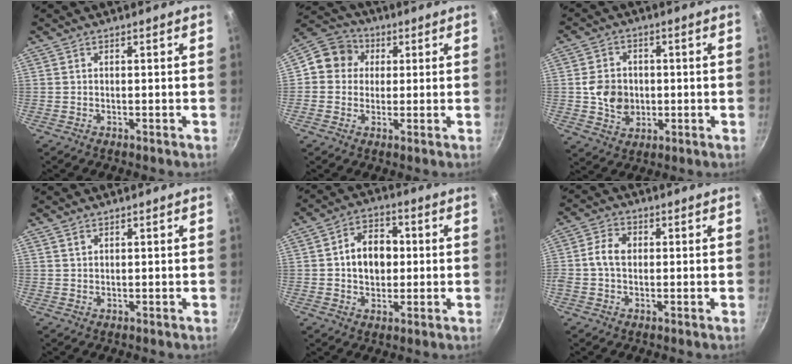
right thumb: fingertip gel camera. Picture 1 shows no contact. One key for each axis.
{"total": 8.2, "fx": 1.3, "fy": 7.6, "fz": 2.9, "tx": -0.017, "ty": 0.016, "tz": 0.001}
{"total": 8.2, "fx": -0.3, "fy": 6.8, "fz": 4.6, "tx": -0.057, "ty": 0.006, "tz": -0.005}
{"total": 1.2, "fx": 0.8, "fy": 0.7, "fz": 0.5, "tx": -0.007, "ty": -0.001, "tz": 0.016}
{"total": 9.5, "fx": 0.6, "fy": 7.1, "fz": 6.4, "tx": -0.067, "ty": 0.015, "tz": 0.003}
{"total": 5.2, "fx": 0.3, "fy": 3.9, "fz": 3.5, "tx": -0.062, "ty": 0.011, "tz": -0.006}